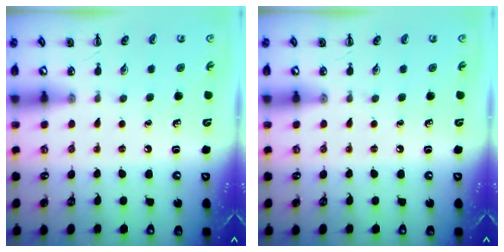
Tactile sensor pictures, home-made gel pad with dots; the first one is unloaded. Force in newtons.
{"total": 0.0}